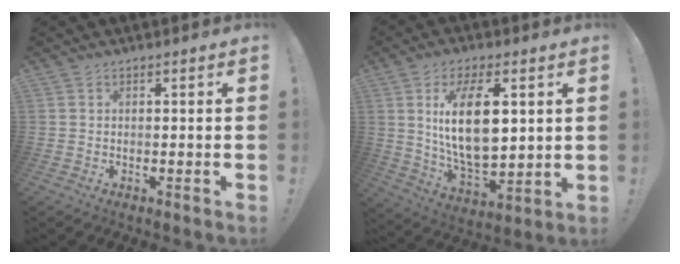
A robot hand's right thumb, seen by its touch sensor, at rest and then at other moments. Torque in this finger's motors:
{"motor_torque": [0.98, 2.68, 1.11, 0.99, 0.17]}